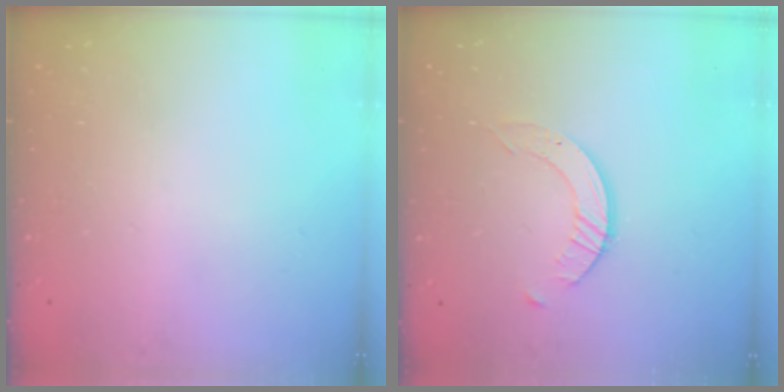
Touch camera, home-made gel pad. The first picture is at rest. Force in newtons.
{"total": 2.4, "press": 2.4, "slide": 0.3}